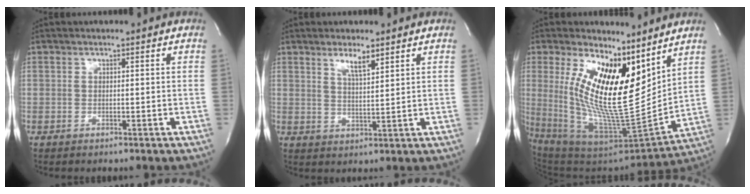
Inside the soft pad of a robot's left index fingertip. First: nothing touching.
{"total": 3.7, "force": [2.5, 0.4, 2.7], "torque": [-0.052, -0.005, 0.048]}
{"total": 18.8, "force": [8.3, 5.0, 16.1], "torque": [-0.307, -0.019, 0.157]}